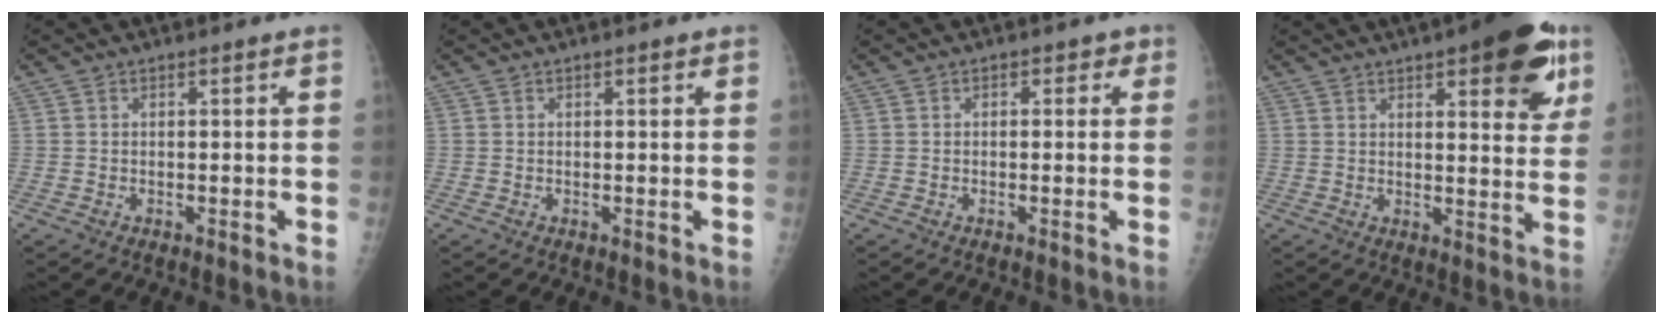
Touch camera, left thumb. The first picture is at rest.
{"total": 0.7, "force": [0.4, 0.3, 0.5], "torque": [-0.005, 0.000, 0.005]}
{"total": 2.0, "force": [0.6, 1.5, 1.2], "torque": [0.008, 0.004, -0.002]}
{"total": 15.4, "force": [8.0, 5.1, 12.2], "torque": [-0.121, -0.027, 0.101]}